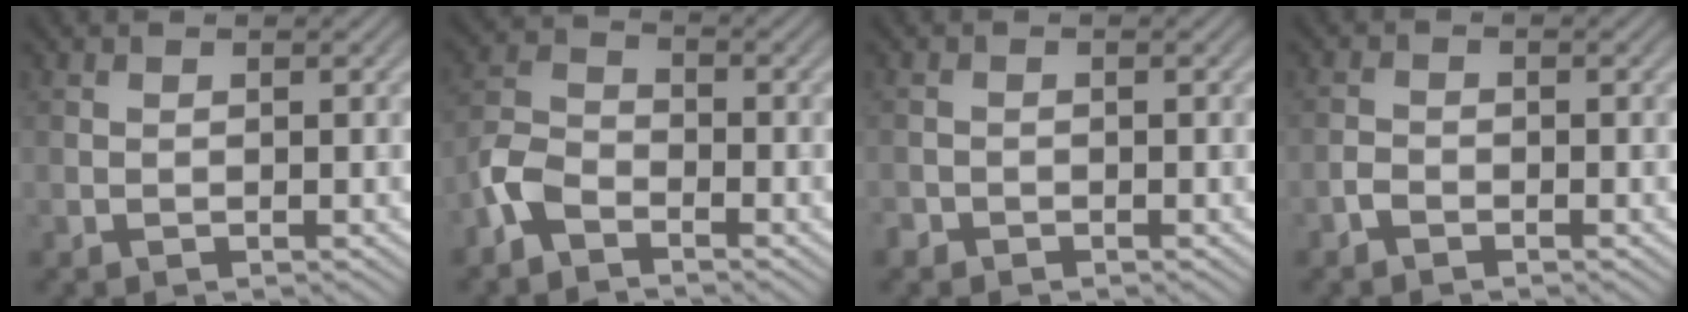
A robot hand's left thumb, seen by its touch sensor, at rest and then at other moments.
{"total": 4.6, "force": [-3.1, 2.3, 2.4], "torque": [-0.055, 0.003, -0.083]}
{"total": 1.0, "force": [-0.8, 0.6, 0.1], "torque": [-0.001, -0.002, -0.018]}
{"total": 1.3, "force": [-1.0, 0.6, 0.6], "torque": [-0.010, 0.002, -0.025]}